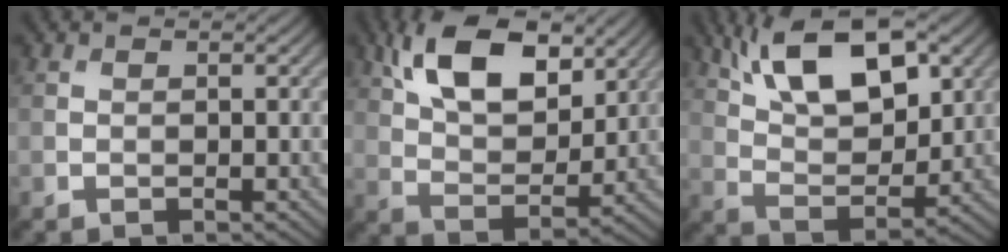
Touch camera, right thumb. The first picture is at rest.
{"total": 12.8, "force": [6.5, 6.5, 8.9], "torque": [-0.172, 0.007, 0.117]}
{"total": 13.0, "force": [6.7, 5.8, 9.5], "torque": [-0.171, 0.007, 0.112]}